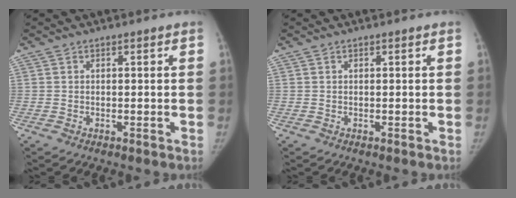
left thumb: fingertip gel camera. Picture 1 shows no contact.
{"total": 0.0}